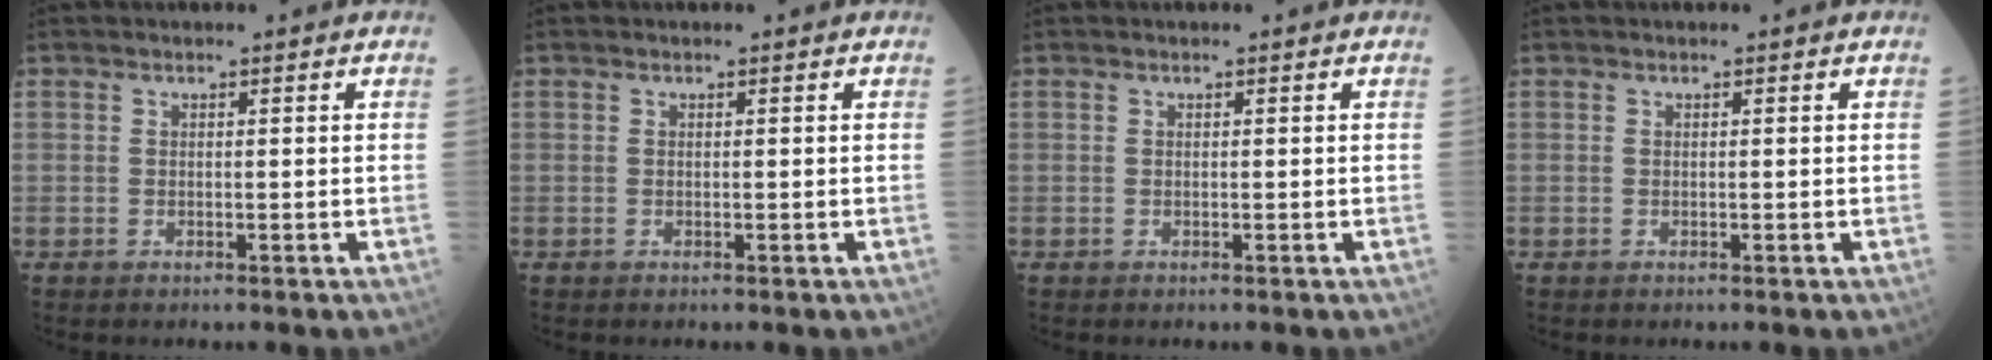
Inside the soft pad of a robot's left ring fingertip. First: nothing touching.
{"total": 0.0}
{"total": 0.0}
{"total": 0.0}